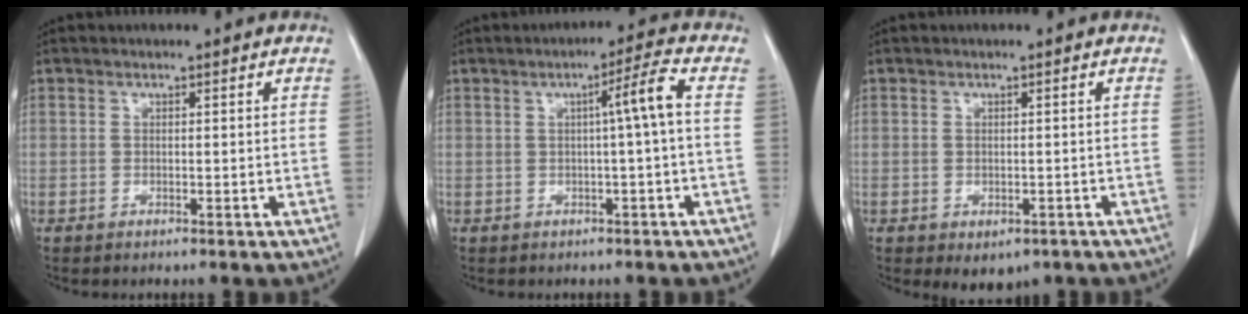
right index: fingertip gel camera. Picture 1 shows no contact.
{"total": 4.4, "force": [0.1, -0.9, 4.3], "torque": [-0.066, 0.008, 0.002]}
{"total": 3.4, "force": [-2.0, 2.3, 1.6], "torque": [-0.011, -0.001, -0.016]}